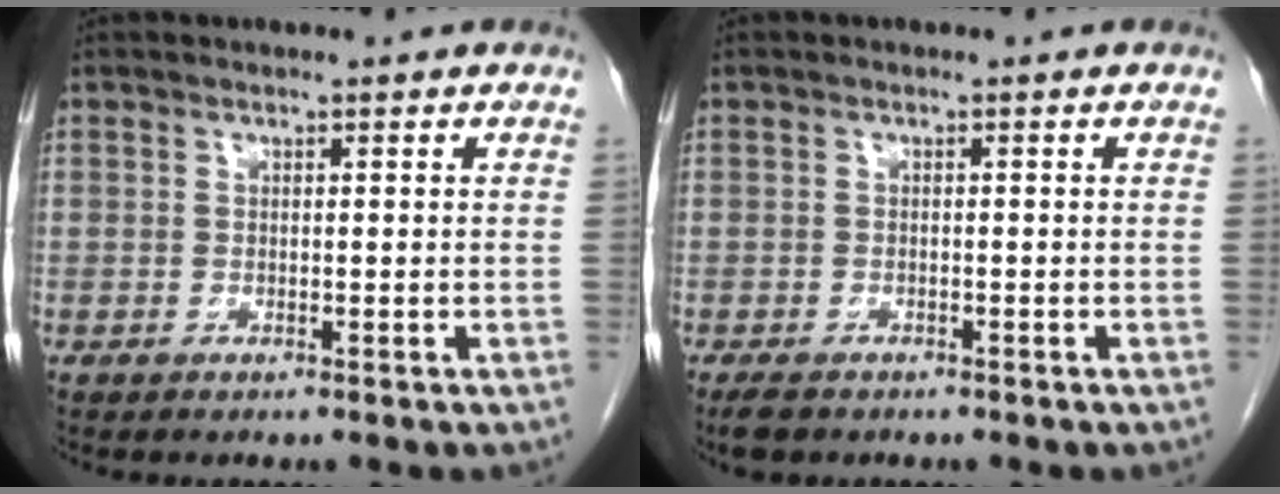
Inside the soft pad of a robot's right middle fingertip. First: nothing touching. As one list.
[{"total": 2.5, "force": [-1.9, 1.2, 1.1], "torque": [-0.023, -0.004, -0.029]}]